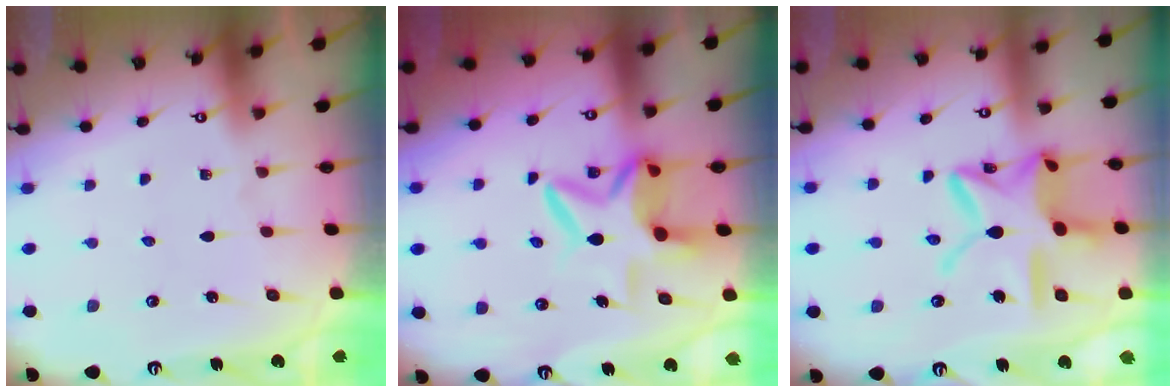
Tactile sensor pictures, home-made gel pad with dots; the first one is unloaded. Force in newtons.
{"total": 8.7, "press": 8.6, "slide": 1.5}
{"total": 17.5, "press": 17.4, "slide": 1.4}